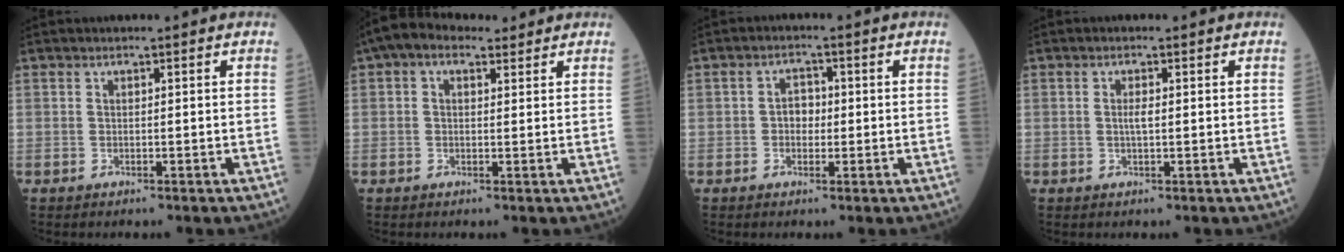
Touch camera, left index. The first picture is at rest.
{"total": 5.1, "force": [3.1, 3.0, 2.8], "torque": [-0.058, 0.038, 0.053]}
{"total": 2.7, "force": [-0.2, 1.9, 1.9], "torque": [-0.028, 0.010, -0.004]}
{"total": 1.4, "force": [0.1, 0.2, 1.4], "torque": [-0.030, 0.001, 0.001]}